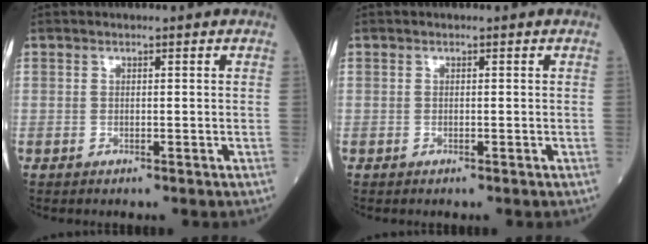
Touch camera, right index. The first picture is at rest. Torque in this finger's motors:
{"motor_torque": [0.11, 0.01, 0.02, -0.01]}